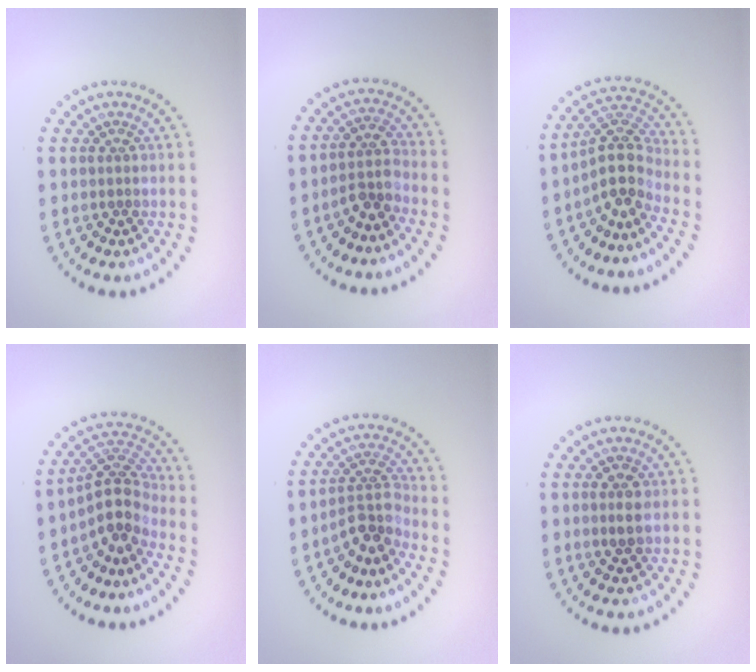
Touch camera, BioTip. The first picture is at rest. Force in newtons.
{"total": 2.7, "press": 2.0, "slide": 1.8}
{"total": 4.1, "press": 3.0, "slide": 2.7}
{"total": 3.9, "press": 2.8, "slide": 2.6}
{"total": 3.1, "press": 2.2, "slide": 2.3}
{"total": 1.8, "press": 1.8, "slide": 0.2}